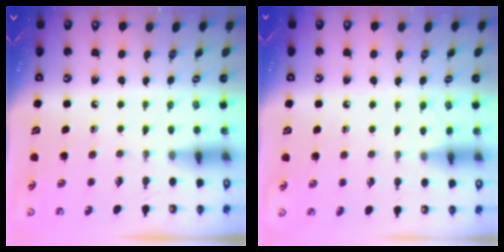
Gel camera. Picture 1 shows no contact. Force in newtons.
{"total": 4.3, "press": 4.3, "slide": 0.5}